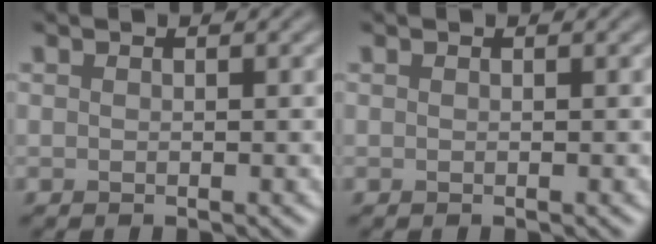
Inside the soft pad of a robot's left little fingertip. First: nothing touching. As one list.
[{"total": 0.0}]